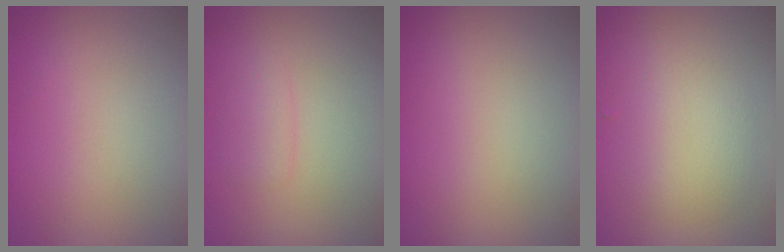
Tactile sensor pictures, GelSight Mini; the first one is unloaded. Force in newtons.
{"total": 1.2, "press": 1.2, "slide": 0.0}
{"total": 0.0}
{"total": 3.0, "press": 3.0, "slide": 0.1}